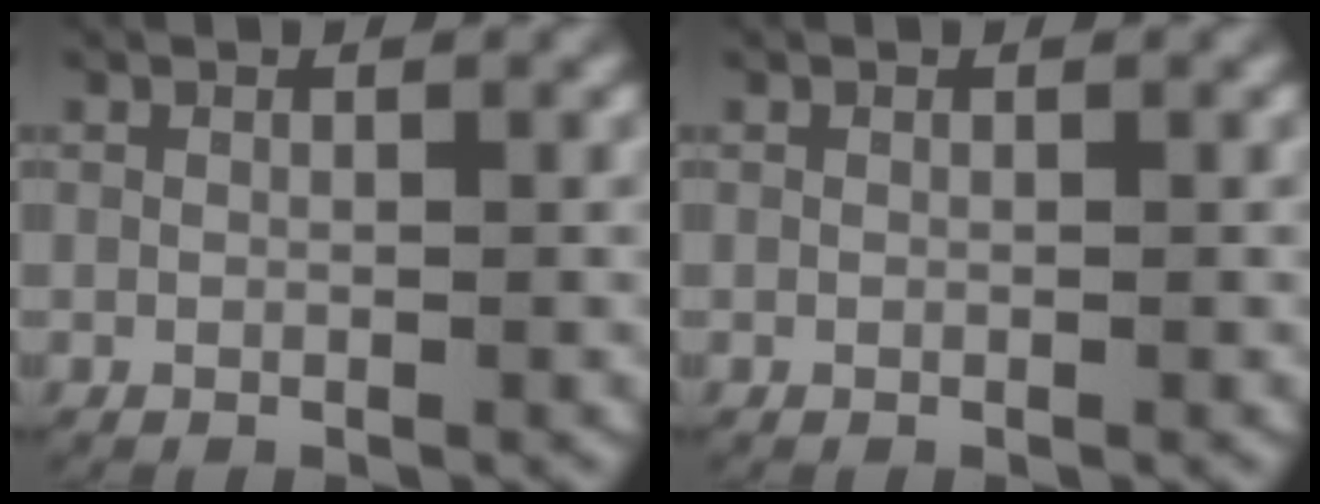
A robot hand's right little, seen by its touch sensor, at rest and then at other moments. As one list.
[{"total": 0.0}]